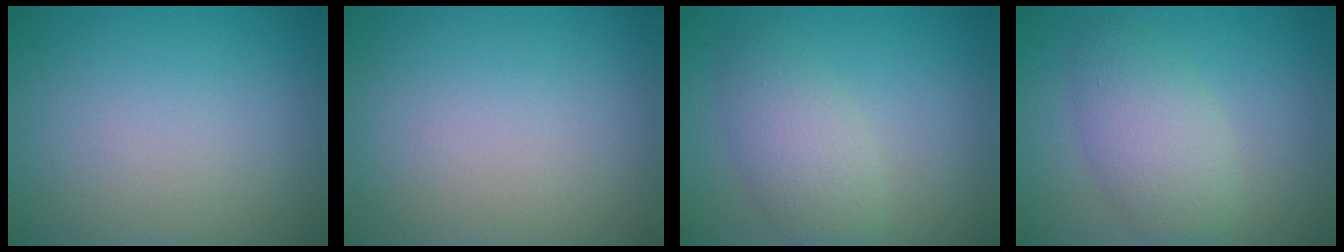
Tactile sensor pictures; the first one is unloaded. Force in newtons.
{"total": 0.0}
{"total": 3.8, "press": 3.8, "slide": 0.1}
{"total": 4.5, "press": 4.5, "slide": 0.2}